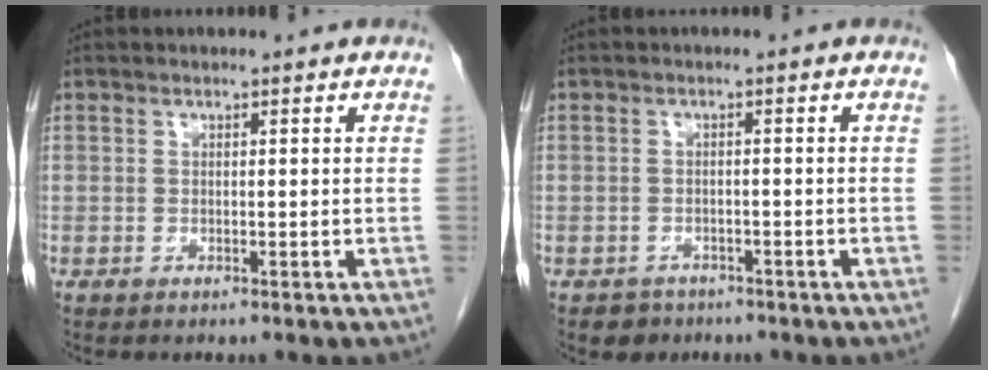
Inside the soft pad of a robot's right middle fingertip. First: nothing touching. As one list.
[{"total": 2.4, "force": [-1.6, 1.7, 0.2], "torque": [-0.009, 0.007, -0.021]}]